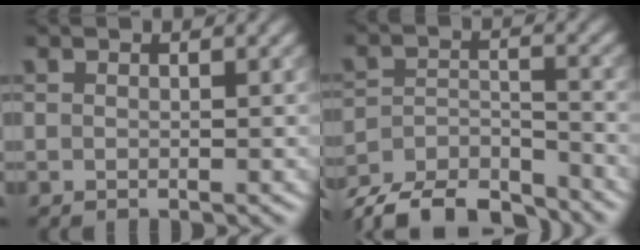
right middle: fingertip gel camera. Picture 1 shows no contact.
{"total": 9.2, "force": [-8.4, 2.6, 2.8], "torque": [-0.049, -0.011, -0.141]}